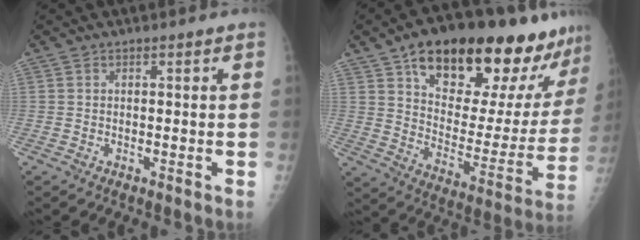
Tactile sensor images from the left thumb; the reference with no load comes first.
{"total": 27.7, "force": [18.2, 10.5, 18.1], "torque": [-0.220, -0.056, 0.273]}